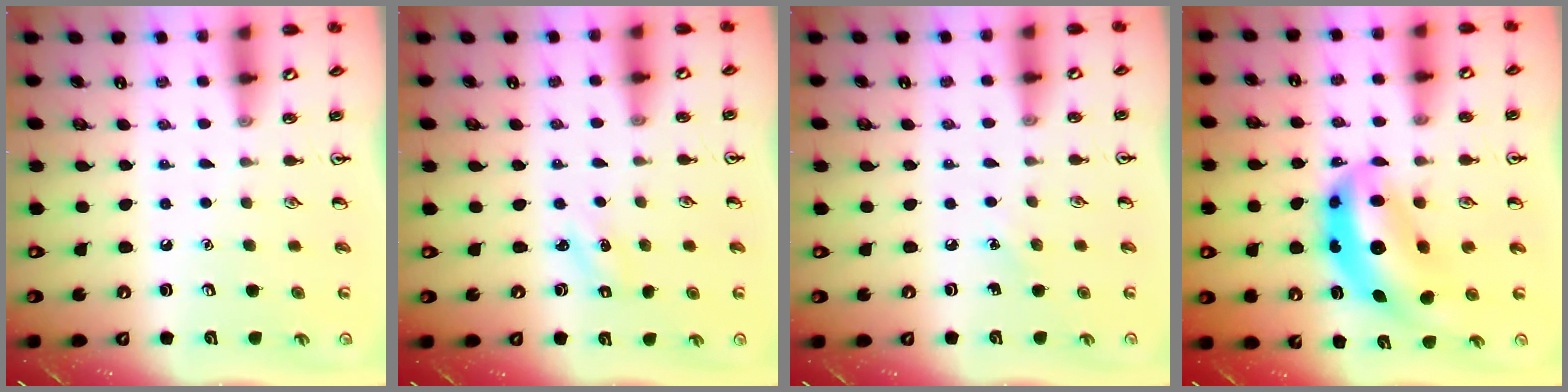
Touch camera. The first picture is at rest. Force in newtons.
{"total": 1.2, "press": 1.1, "slide": 0.4}
{"total": 3.6, "press": 3.4, "slide": 1.1}
{"total": 11.2, "press": 10.7, "slide": 3.2}